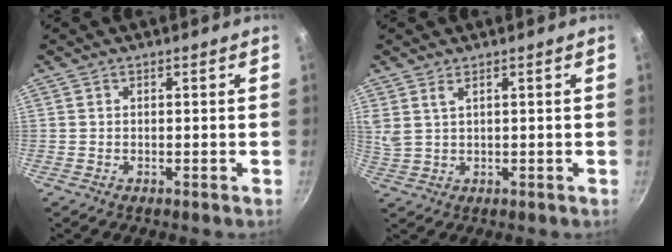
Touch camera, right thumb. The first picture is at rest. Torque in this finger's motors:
{"motor_torque": [-0.94, 0.43, 0.58, 0.43, -0.01]}